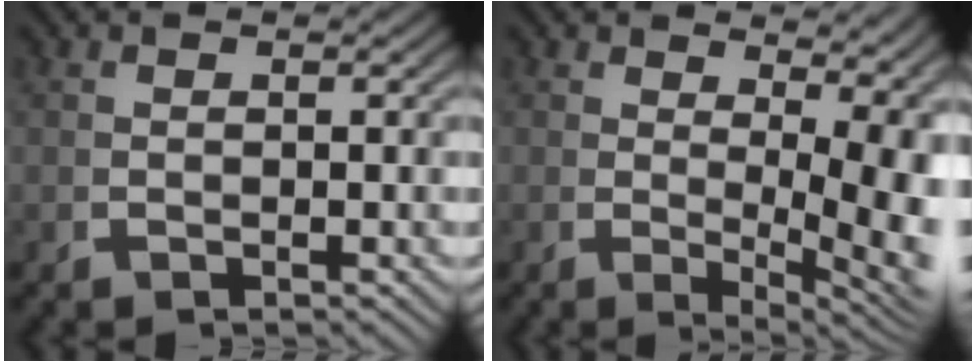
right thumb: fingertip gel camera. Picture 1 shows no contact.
{"total": 7.7, "force": [0.8, 3.8, 6.7], "torque": [-0.076, -0.029, 0.025]}